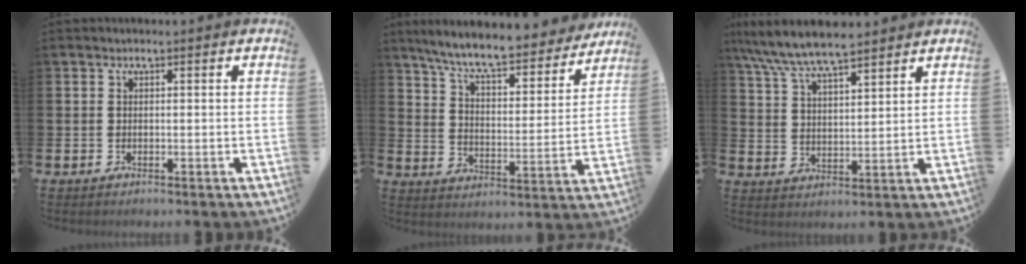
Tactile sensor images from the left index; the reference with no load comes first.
{"total": 8.7, "force": [8.0, 1.1, 3.2], "torque": [-0.092, -0.055, 0.136]}
{"total": 7.6, "force": [7.0, 1.1, 2.6], "torque": [-0.080, -0.028, 0.128]}